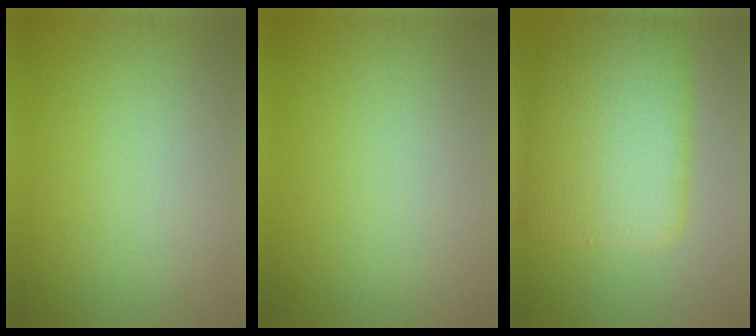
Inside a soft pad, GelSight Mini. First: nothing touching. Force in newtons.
{"total": 0.0}
{"total": 9.2, "press": 9.2, "slide": 0.6}